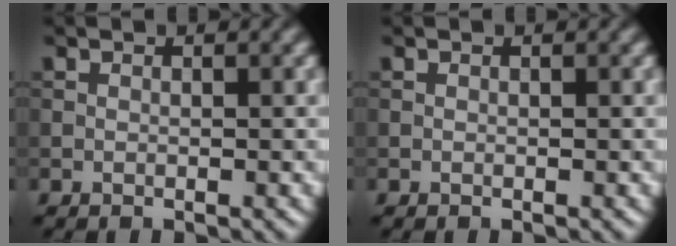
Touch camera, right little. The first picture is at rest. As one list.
[{"total": 0.0}]